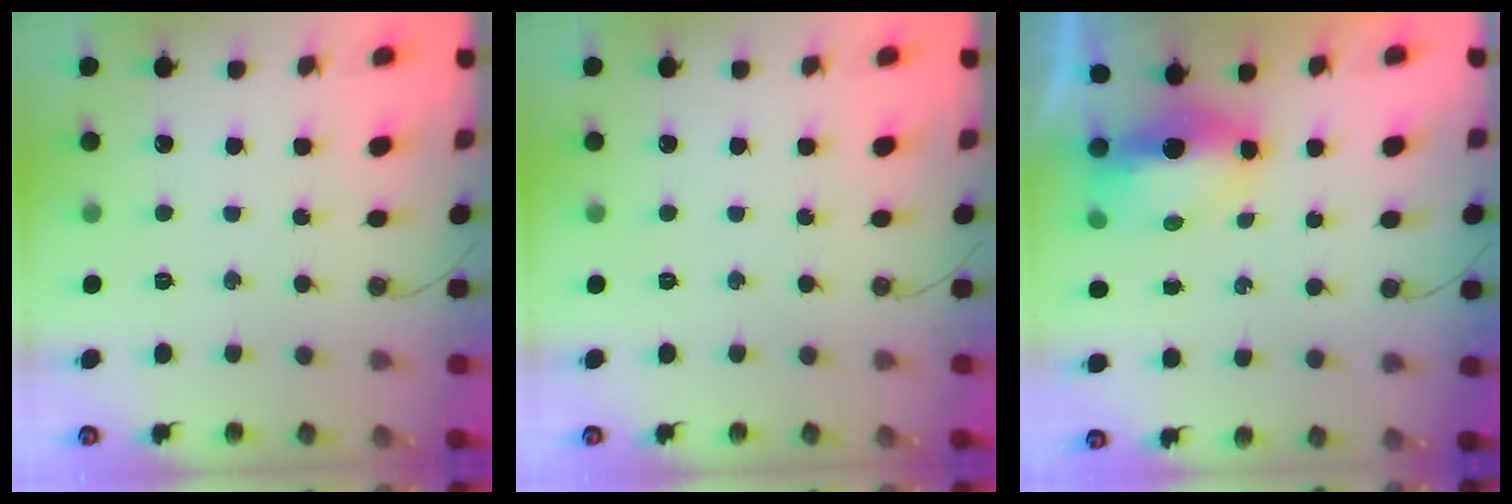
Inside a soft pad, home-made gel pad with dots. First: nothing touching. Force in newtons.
{"total": 0.0}
{"total": 8.0, "press": 7.9, "slide": 1.3}